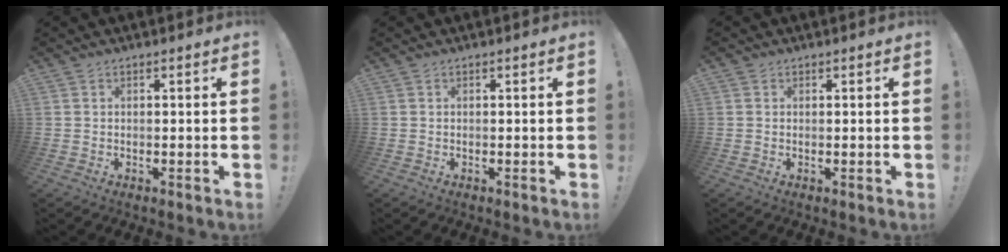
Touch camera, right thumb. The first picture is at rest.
{"total": 0.0}
{"total": 0.5, "force": [0.3, 0.4, -0.1], "torque": [0.007, -0.003, 0.005]}